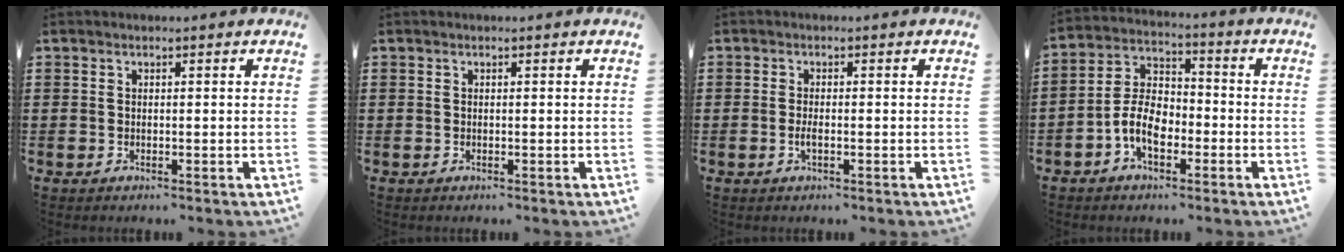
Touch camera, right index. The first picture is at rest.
{"total": 0.0}
{"total": 1.5, "force": [-0.4, 0.3, 1.4], "torque": [-0.033, -0.005, -0.009]}
{"total": 7.3, "force": [-2.9, 4.2, 5.3], "torque": [-0.134, 0.004, -0.064]}